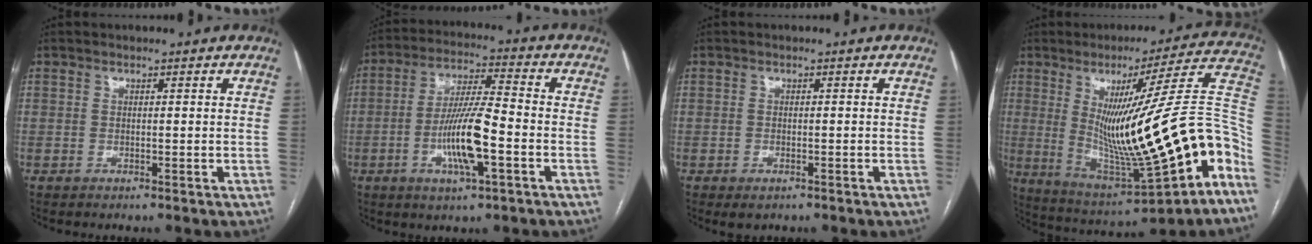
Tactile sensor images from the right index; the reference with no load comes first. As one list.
[{"total": 11.5, "force": [-3.5, 1.6, 10.8], "torque": [-0.209, -0.001, -0.064]}, {"total": 1.7, "force": [-1.0, 0.9, 1.0], "torque": [-0.012, 0.000, -0.007]}, {"total": 25.6, "force": [-5.0, 3.1, 24.9], "torque": [-0.338, 0.002, -0.062]}]